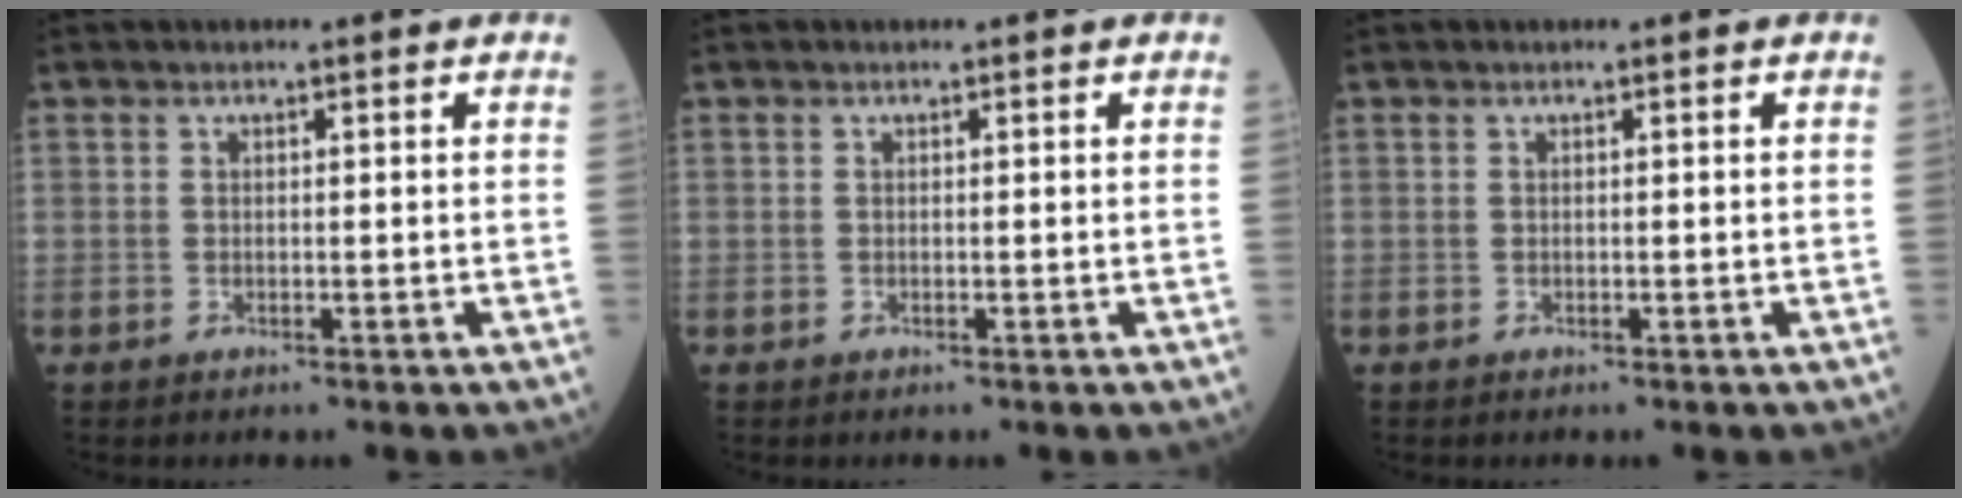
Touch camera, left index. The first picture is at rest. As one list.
[{"total": 0.0}, {"total": 0.0}]